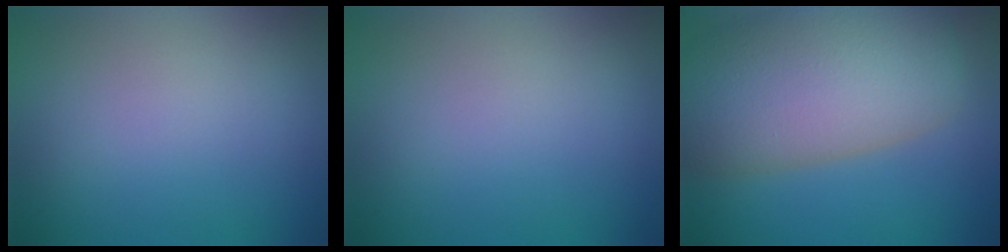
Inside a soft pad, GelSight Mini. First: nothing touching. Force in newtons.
{"total": 0.0}
{"total": 11.0, "press": 11.0, "slide": 0.8}